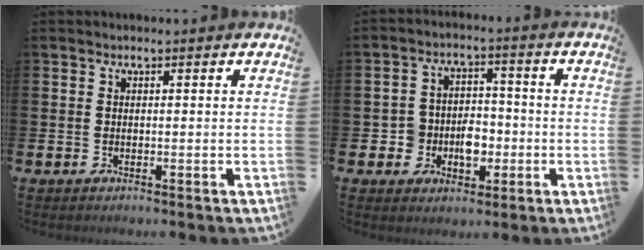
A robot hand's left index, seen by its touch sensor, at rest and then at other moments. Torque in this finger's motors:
{"motor_torque": [0.30, 0.08, 0.22, 0.12]}